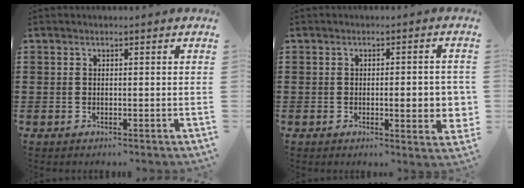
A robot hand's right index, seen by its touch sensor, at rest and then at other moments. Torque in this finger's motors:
{"motor_torque": [0.73, -0.12, 0.21, 0.08]}